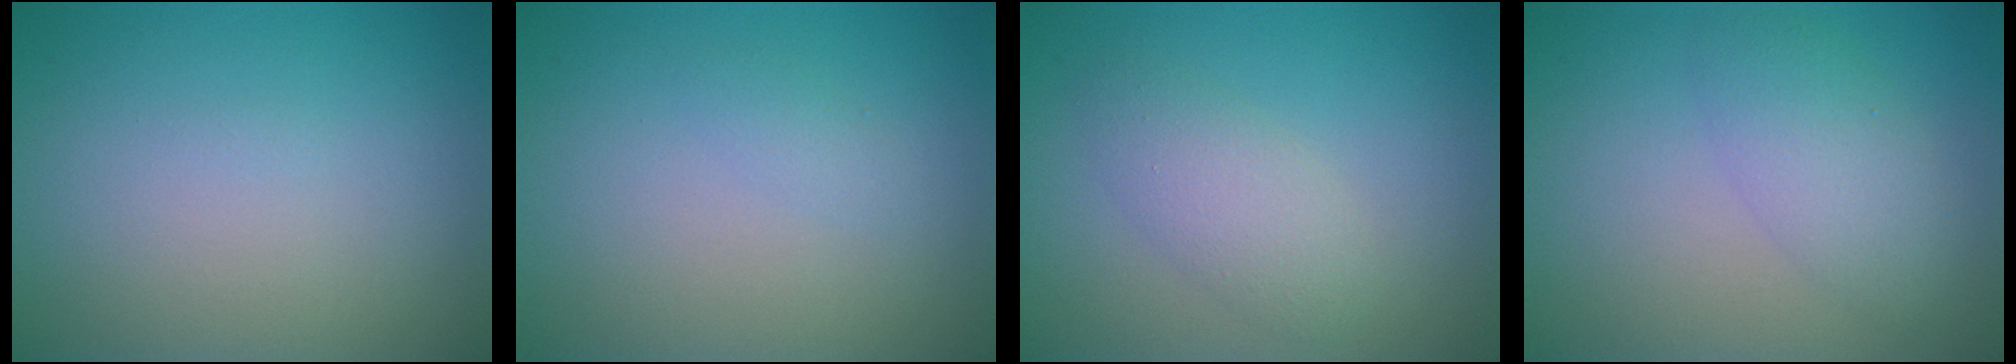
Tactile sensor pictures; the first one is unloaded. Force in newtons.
{"total": 0.8, "press": 0.8, "slide": 0.0}
{"total": 2.7, "press": 2.7, "slide": 0.0}
{"total": 3.3, "press": 3.3, "slide": 0.1}